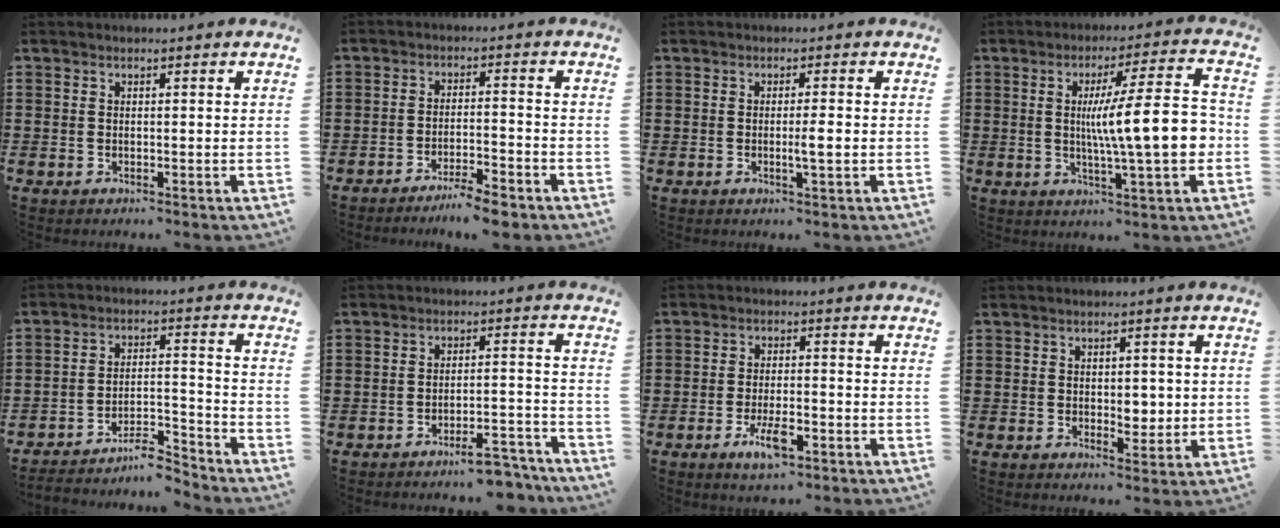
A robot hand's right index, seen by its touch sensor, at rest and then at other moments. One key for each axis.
{"total": 4.5, "fx": -4.1, "fy": 0.0, "fz": 1.8, "tx": -0.032, "ty": -0.001, "tz": -0.078}
{"total": 2.5, "fx": -0.4, "fy": 0.1, "fz": 2.5, "tx": -0.044, "ty": -0.005, "tz": -0.009}
{"total": 13.0, "fx": -0.3, "fy": 2.0, "fz": 12.9, "tx": -0.190, "ty": -0.010, "tz": -0.012}
{"total": 6.9, "fx": -6.3, "fy": 1.2, "fz": 2.3, "tx": -0.039, "ty": 0.012, "tz": -0.122}
{"total": 5.8, "fx": -5.3, "fy": 0.7, "fz": 2.4, "tx": -0.037, "ty": 0.003, "tz": -0.098}
{"total": 5.5, "fx": -2.8, "fy": 1.8, "fz": 4.5, "tx": -0.090, "ty": -0.002, "tz": -0.051}
{"total": 3.4, "fx": 0.1, "fy": 2.4, "fz": 2.4, "tx": -0.026, "ty": -0.001, "tz": -0.006}